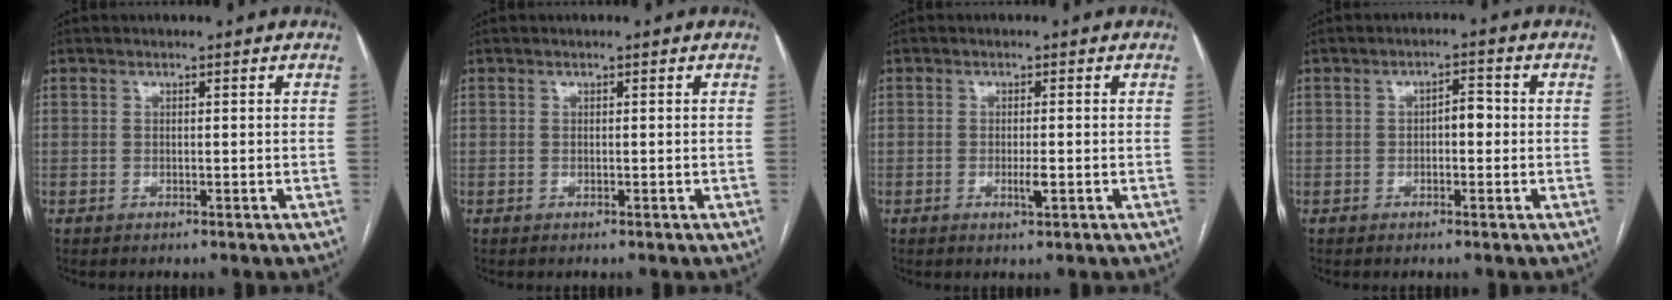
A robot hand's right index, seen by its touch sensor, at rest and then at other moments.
{"total": 0.0}
{"total": 1.9, "force": [-0.5, 0.3, 1.8], "torque": [-0.034, -0.003, -0.008]}
{"total": 2.7, "force": [-0.3, 1.2, 2.3], "torque": [-0.031, 0.012, -0.005]}